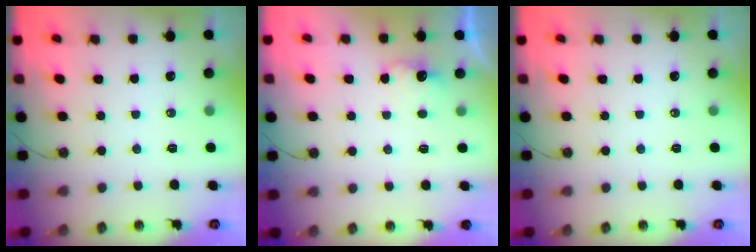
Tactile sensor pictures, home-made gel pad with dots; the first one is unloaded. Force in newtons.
{"total": 2.8, "press": 2.7, "slide": 0.9}
{"total": 0.0}